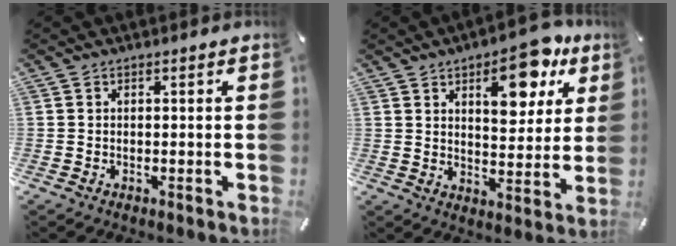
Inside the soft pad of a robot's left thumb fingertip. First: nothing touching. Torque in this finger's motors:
{"motor_torque": [2.45, 1.79, 1.30, -1.14, 0.32]}